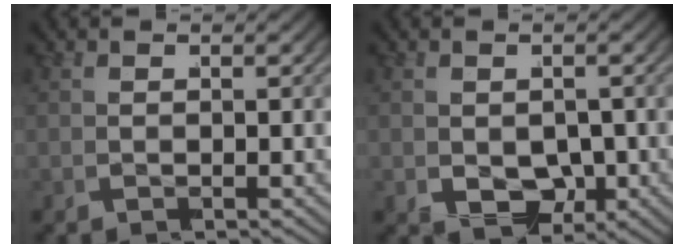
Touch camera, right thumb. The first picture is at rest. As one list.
[{"total": 3.2, "force": [-0.7, 2.5, 1.9], "torque": [-0.042, -0.014, -0.005]}]